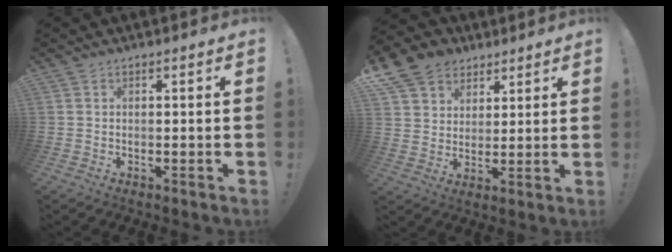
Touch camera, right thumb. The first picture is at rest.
{"total": 11.2, "force": [6.2, 8.8, 3.1], "torque": [-0.041, -0.042, 0.125]}